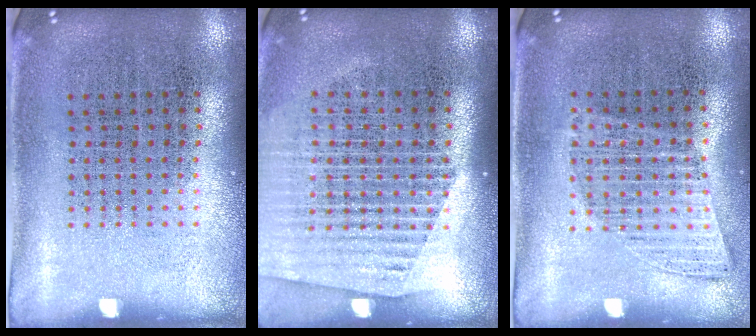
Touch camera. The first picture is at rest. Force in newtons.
{"total": 1.5, "press": 1.4, "slide": 0.5}
{"total": 0.9, "press": 0.9, "slide": 0.3}